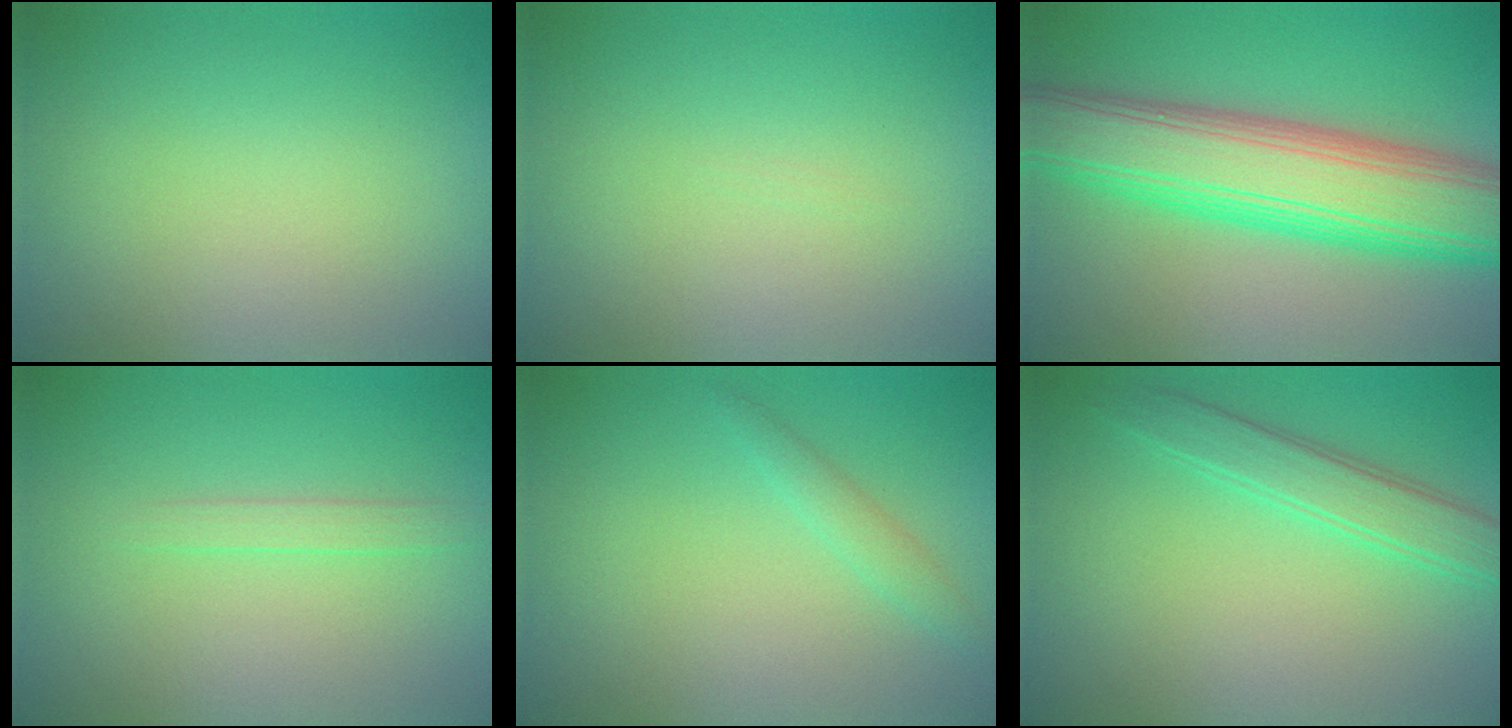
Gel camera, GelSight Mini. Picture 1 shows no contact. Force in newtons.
{"total": 0.0}
{"total": 10.3, "press": 10.3, "slide": 0.1}
{"total": 1.1, "press": 1.1, "slide": 0.0}
{"total": 1.3, "press": 1.3, "slide": 0.0}
{"total": 2.9, "press": 2.9, "slide": 0.0}